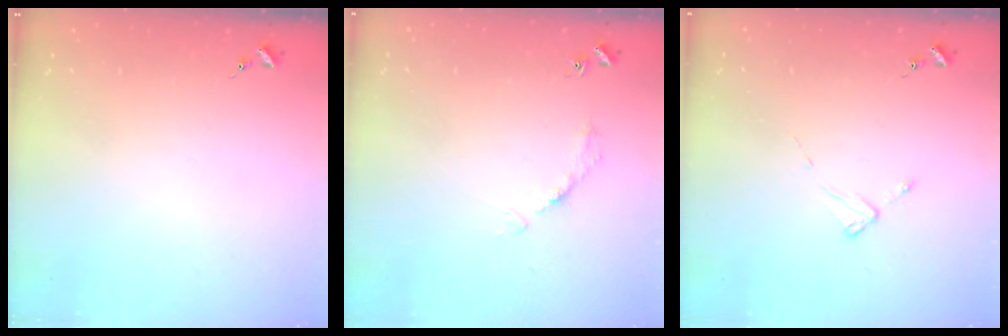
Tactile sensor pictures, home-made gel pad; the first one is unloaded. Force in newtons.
{"total": 2.7, "press": 2.7, "slide": 0.4}
{"total": 2.0, "press": 2.0, "slide": 0.3}